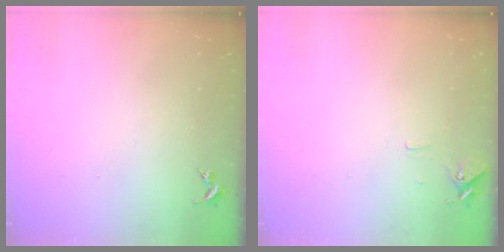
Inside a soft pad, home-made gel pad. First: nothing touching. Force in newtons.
{"total": 7.4, "press": 7.4, "slide": 0.6}